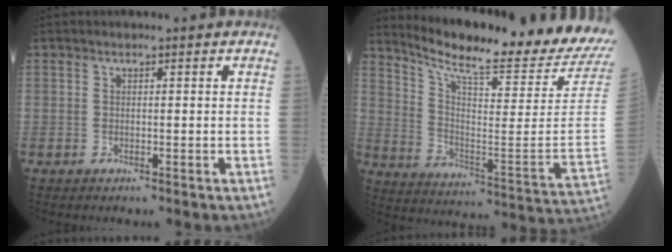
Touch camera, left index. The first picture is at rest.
{"total": 22.3, "force": [21.0, -1.5, 7.5], "torque": [-0.151, -0.121, 0.291]}